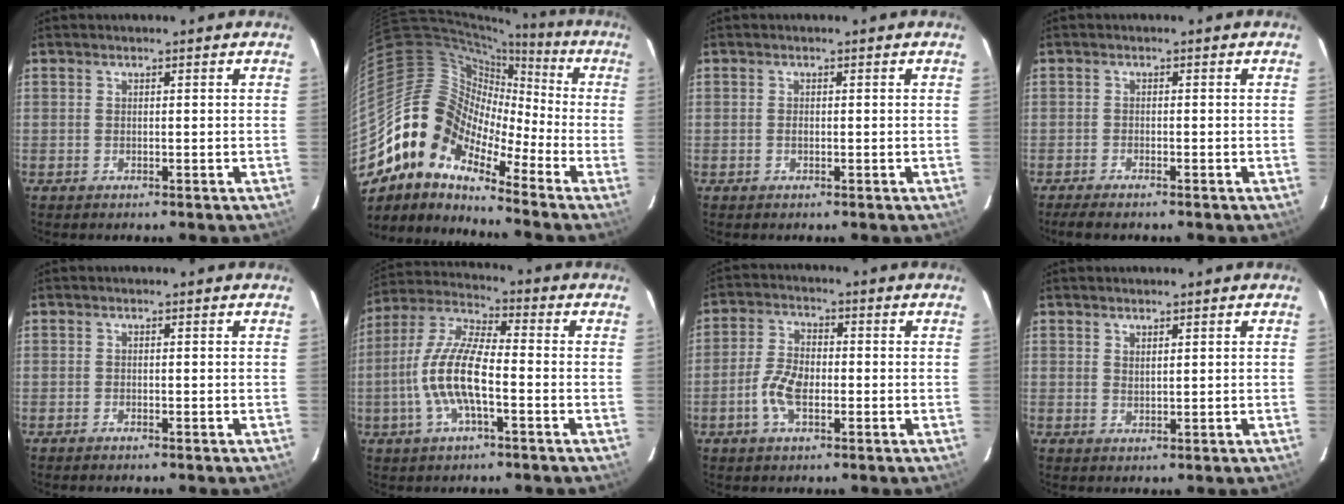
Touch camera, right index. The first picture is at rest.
{"total": 12.9, "force": [-8.9, 7.1, 6.0], "torque": [-0.094, 0.016, -0.197]}
{"total": 0.6, "force": [-0.2, 0.4, 0.4], "torque": [-0.006, -0.001, -0.003]}
{"total": 3.2, "force": [-2.7, 0.3, 1.6], "torque": [-0.044, -0.010, -0.050]}
{"total": 0.5, "force": [-0.5, 0.1, 0.2], "torque": [-0.003, -0.001, -0.011]}
{"total": 12.4, "force": [-3.3, 3.6, 11.4], "torque": [-0.240, 0.002, -0.067]}
{"total": 6.4, "force": [-2.1, 3.1, 5.1], "torque": [-0.111, 0.007, -0.041]}
{"total": 1.4, "force": [1.0, 0.5, 0.7], "torque": [-0.012, 0.000, 0.018]}